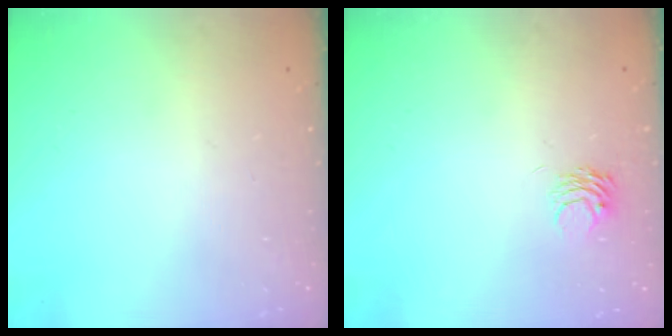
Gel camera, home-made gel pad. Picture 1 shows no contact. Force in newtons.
{"total": 3.2, "press": 3.2, "slide": 0.1}